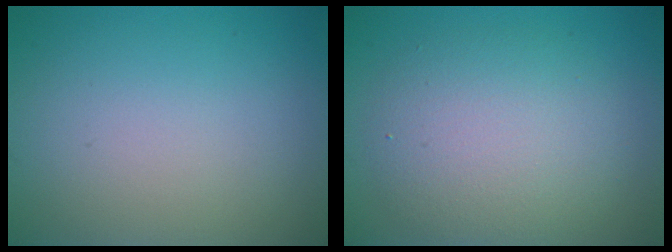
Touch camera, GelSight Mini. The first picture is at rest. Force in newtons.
{"total": 5.7, "press": 5.7, "slide": 0.4}